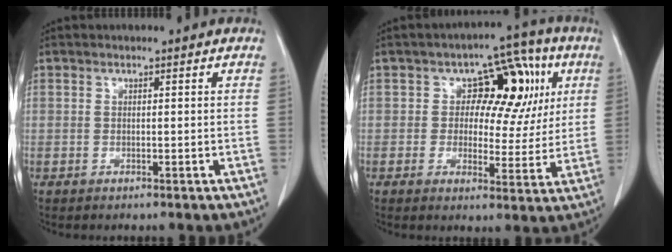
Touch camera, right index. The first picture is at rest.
{"total": 10.3, "force": [2.9, 6.8, 7.2], "torque": [-0.066, 0.034, 0.039]}